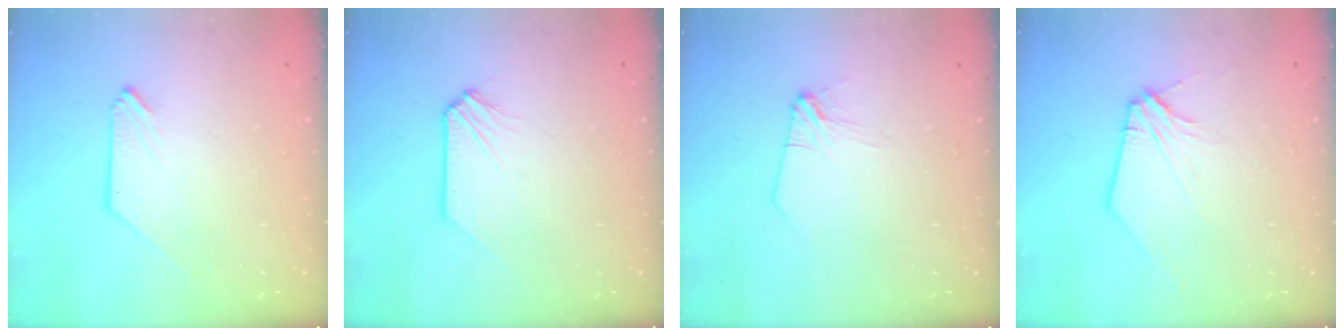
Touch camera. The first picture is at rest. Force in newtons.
{"total": 0.0}
{"total": 2.9, "press": 2.9, "slide": 0.4}
{"total": 2.9, "press": 2.8, "slide": 0.5}